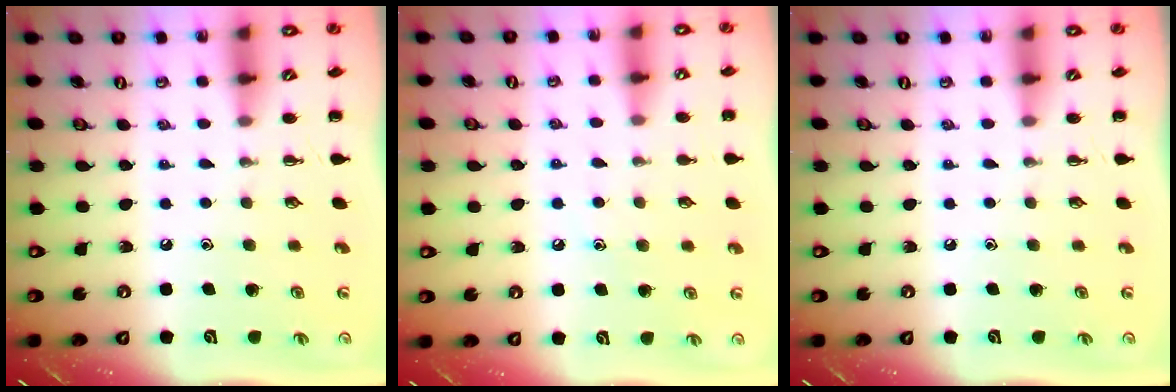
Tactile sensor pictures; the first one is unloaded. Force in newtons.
{"total": 6.9, "press": 6.6, "slide": 1.9}
{"total": 0.0}